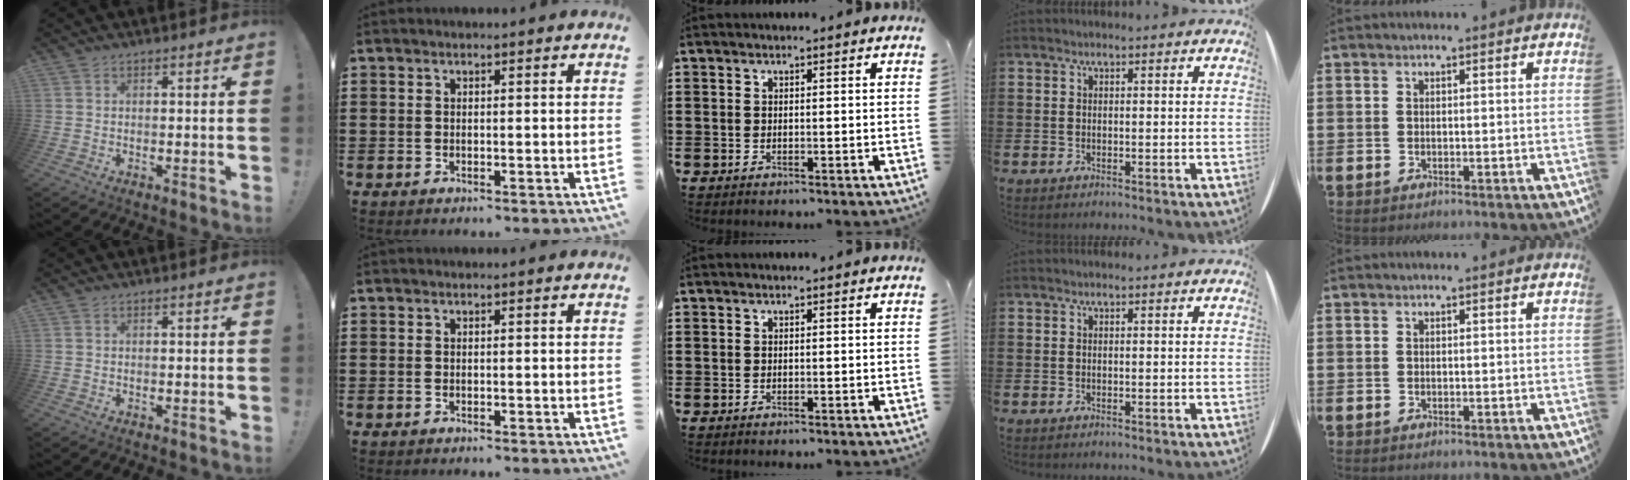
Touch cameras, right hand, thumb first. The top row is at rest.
{}